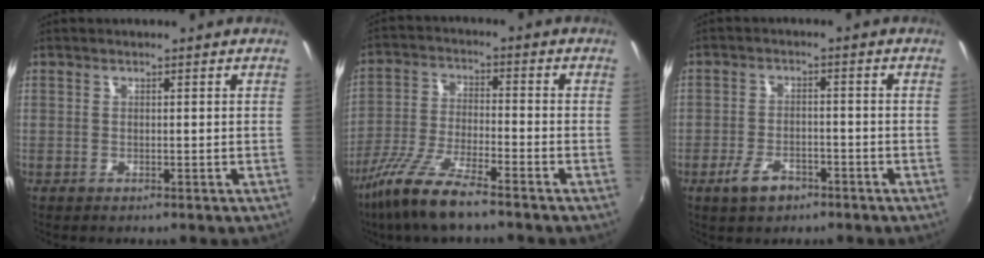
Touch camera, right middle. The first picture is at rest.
{"total": 10.7, "force": [-7.9, 1.1, 7.2], "torque": [-0.154, -0.017, -0.152]}
{"total": 5.6, "force": [-3.6, 2.7, 3.4], "torque": [-0.079, -0.001, -0.060]}